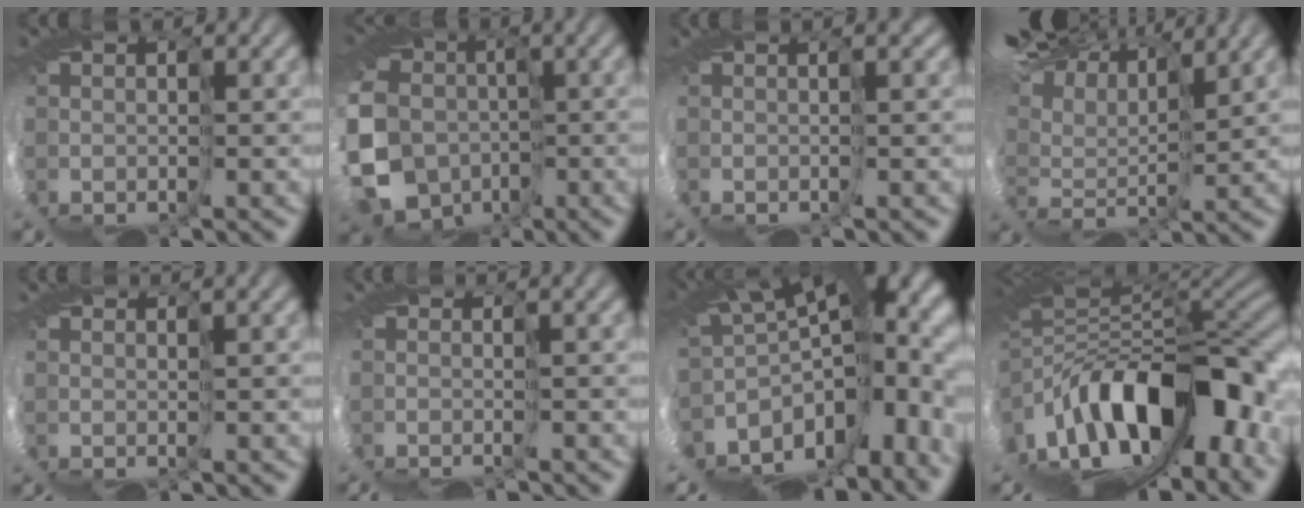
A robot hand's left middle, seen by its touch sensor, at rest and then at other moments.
{"total": 9.5, "force": [-3.5, 8.8, 1.2], "torque": [-0.104, -0.059, -0.069]}
{"total": 3.2, "force": [-0.7, -2.4, -1.9], "torque": [0.034, -0.008, 0.002]}
{"total": 11.5, "force": [11.5, -0.8, 0.5], "torque": [-0.069, 0.048, 0.189]}
{"total": 2.8, "force": [0.4, -2.3, -1.5], "torque": [0.029, 0.001, 0.012]}
{"total": 4.7, "force": [-3.4, -2.8, -1.8], "torque": [0.018, -0.012, -0.023]}
{"total": 9.0, "force": [-5.7, 3.6, 5.9], "torque": [-0.081, 0.004, -0.053]}
{"total": 8.1, "force": [-0.9, 2.9, 7.5], "torque": [-0.126, 0.023, -0.018]}